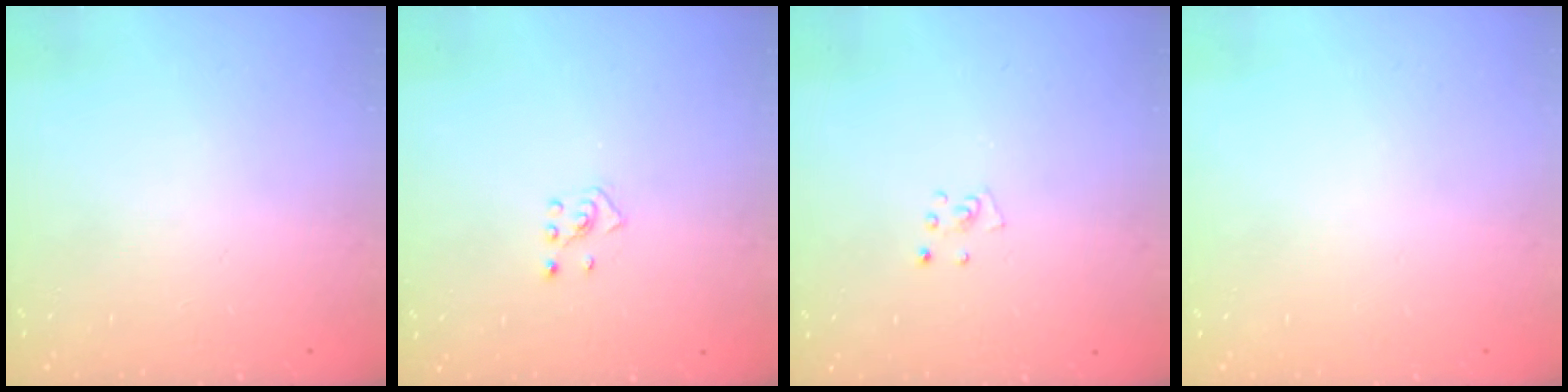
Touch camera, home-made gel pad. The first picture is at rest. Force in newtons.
{"total": 2.5, "press": 2.4, "slide": 0.7}
{"total": 3.1, "press": 3.1, "slide": 0.3}
{"total": 0.0}